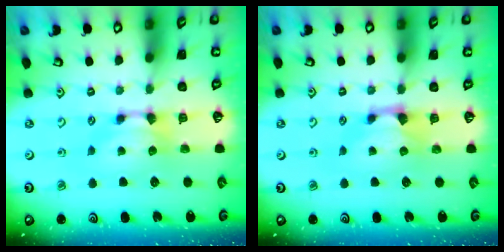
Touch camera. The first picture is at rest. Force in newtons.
{"total": 0.6, "press": 0.1, "slide": 0.6}